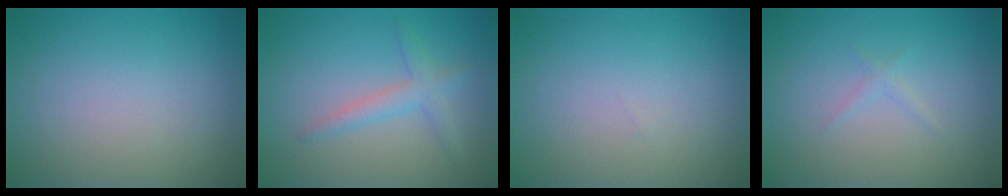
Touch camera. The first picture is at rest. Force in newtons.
{"total": 2.1, "press": 2.1, "slide": 0.1}
{"total": 0.0}
{"total": 0.7, "press": 0.7, "slide": 0.0}